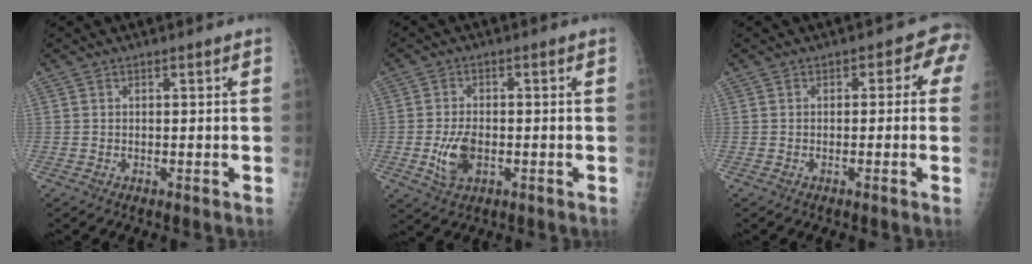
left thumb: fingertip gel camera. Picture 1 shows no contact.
{"total": 5.8, "force": [-1.5, 3.3, 4.5], "torque": [-0.088, 0.003, -0.022]}
{"total": 3.9, "force": [0.1, 2.6, 2.9], "torque": [0.002, 0.018, -0.013]}